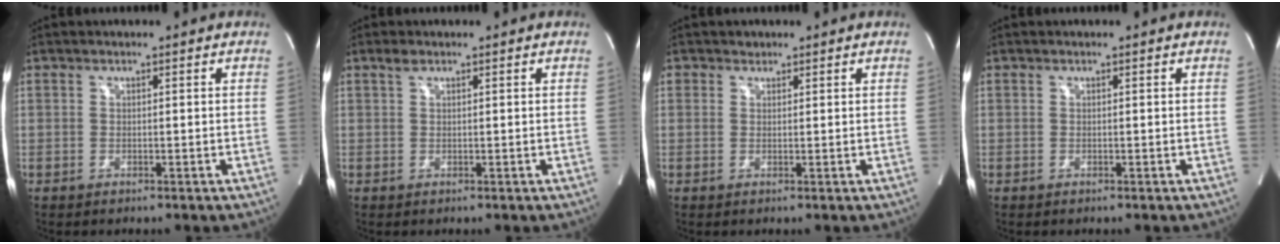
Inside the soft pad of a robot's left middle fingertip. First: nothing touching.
{"total": 1.0, "force": [0.8, 0.4, 0.6], "torque": [-0.016, 0.009, 0.017]}
{"total": 1.1, "force": [0.7, 0.9, 0.0], "torque": [0.007, -0.002, 0.008]}
{"total": 0.0}